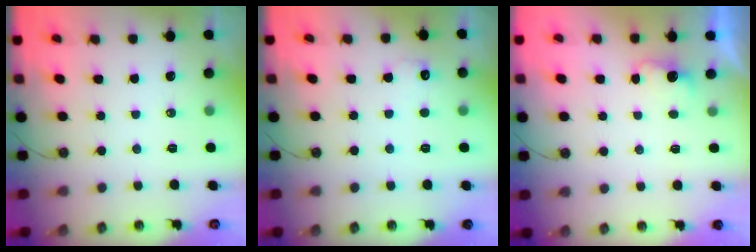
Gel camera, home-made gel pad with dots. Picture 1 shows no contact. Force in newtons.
{"total": 6.5, "press": 6.4, "slide": 1.1}
{"total": 2.4, "press": 2.3, "slide": 0.8}